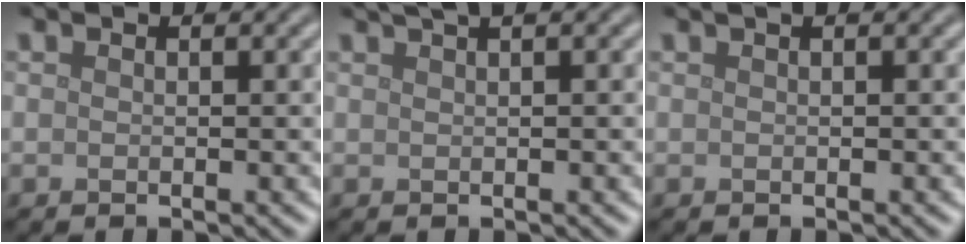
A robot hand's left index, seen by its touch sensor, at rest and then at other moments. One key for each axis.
{"total": 2.6, "fx": 1.8, "fy": 0.7, "fz": 1.7, "tx": -0.018, "ty": 0.004, "tz": 0.022}
{"total": 1.2, "fx": 0.6, "fy": 0.3, "fz": 0.9, "tx": -0.015, "ty": 0.007, "tz": 0.007}